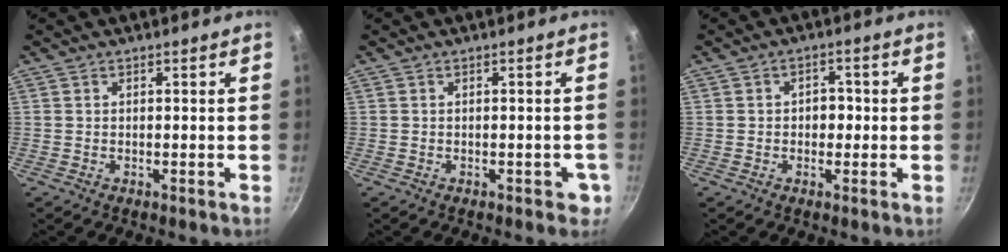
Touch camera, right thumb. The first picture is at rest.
{"total": 2.7, "force": [-1.0, 1.6, 1.9], "torque": [-0.005, 0.010, -0.007]}
{"total": 3.6, "force": [-0.2, 2.8, 2.2], "torque": [-0.008, 0.010, -0.006]}